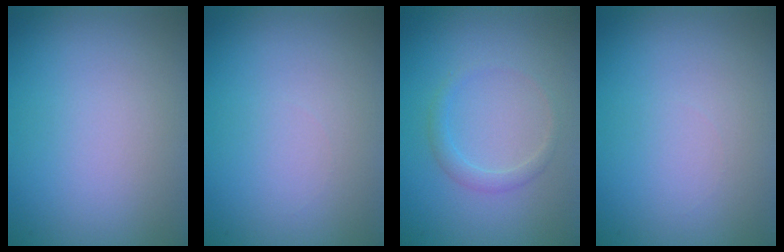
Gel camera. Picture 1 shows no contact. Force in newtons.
{"total": 0.0}
{"total": 1.4, "press": 1.4, "slide": 0.1}
{"total": 0.0}